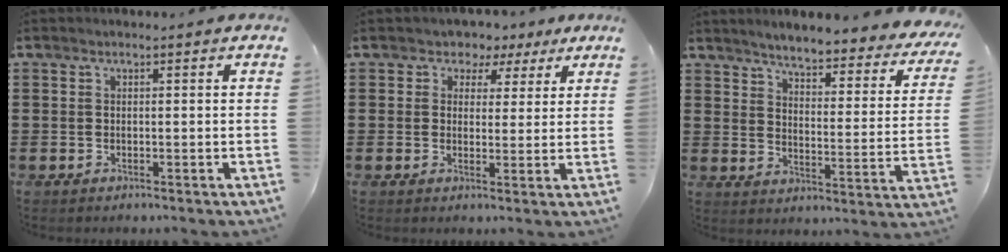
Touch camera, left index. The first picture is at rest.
{"total": 3.0, "force": [1.5, 2.6, 0.0], "torque": [-0.011, 0.005, 0.022]}
{"total": 3.9, "force": [3.8, -0.1, 1.1], "torque": [-0.044, -0.035, 0.058]}